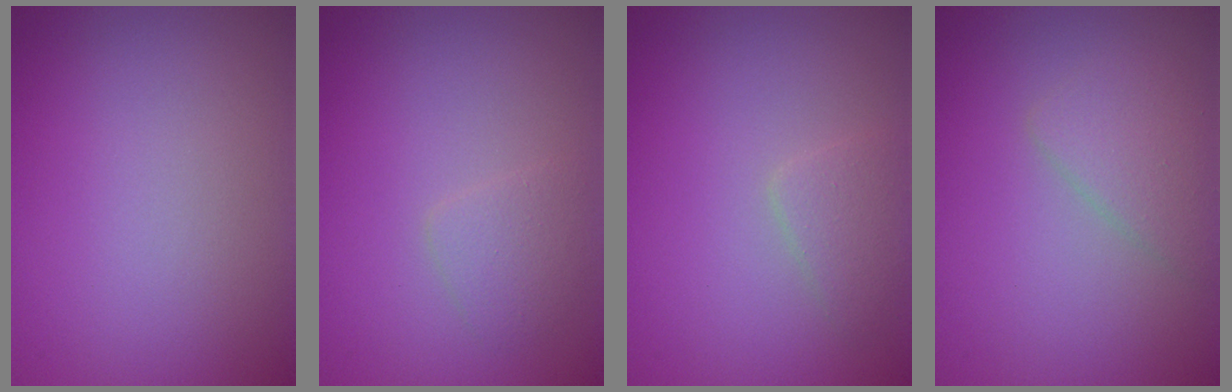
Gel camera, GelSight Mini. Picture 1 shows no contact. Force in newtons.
{"total": 1.4, "press": 1.4, "slide": 0.1}
{"total": 1.6, "press": 1.6, "slide": 0.0}
{"total": 2.1, "press": 2.1, "slide": 0.1}